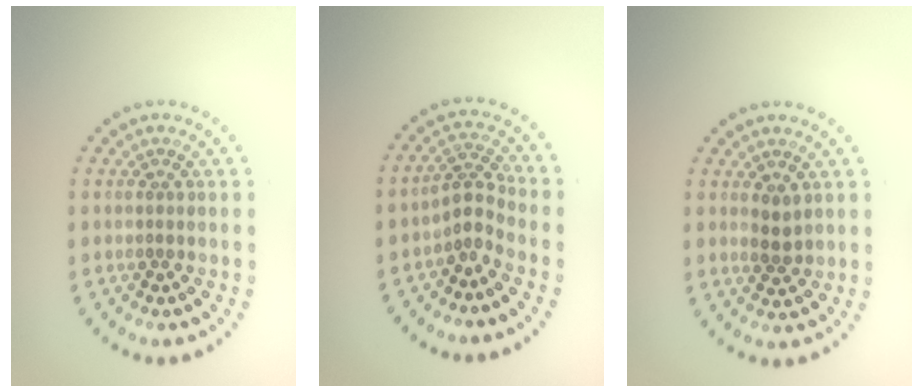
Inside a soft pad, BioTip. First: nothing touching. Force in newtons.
{"total": 2.4, "press": 1.5, "slide": 1.8}
{"total": 1.6, "press": 1.5, "slide": 0.4}